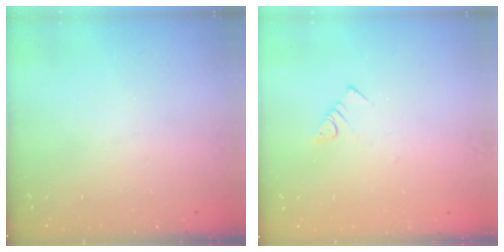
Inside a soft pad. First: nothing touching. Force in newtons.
{"total": 2.8, "press": 2.7, "slide": 0.4}